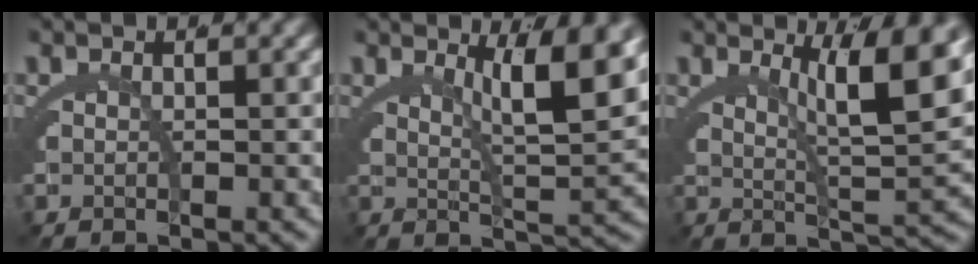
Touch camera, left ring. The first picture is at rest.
{"total": 6.1, "force": [2.5, 0.8, 5.5], "torque": [-0.075, -0.005, 0.045]}
{"total": 7.0, "force": [2.8, 1.1, 6.3], "torque": [-0.086, -0.001, 0.048]}